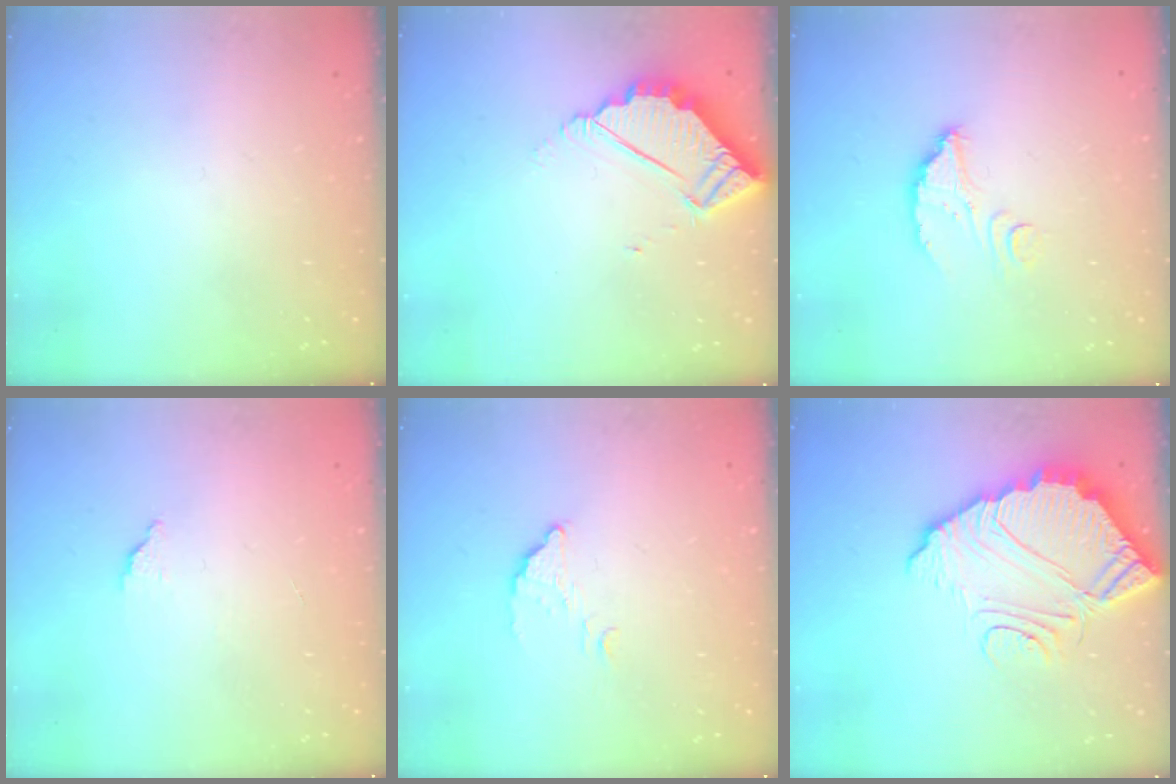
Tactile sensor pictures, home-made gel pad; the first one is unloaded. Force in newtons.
{"total": 4.1, "press": 4.1, "slide": 0.2}
{"total": 6.0, "press": 6.0, "slide": 0.3}
{"total": 1.7, "press": 1.7, "slide": 0.1}
{"total": 2.9, "press": 2.9, "slide": 0.1}
{"total": 10.7, "press": 10.6, "slide": 0.8}